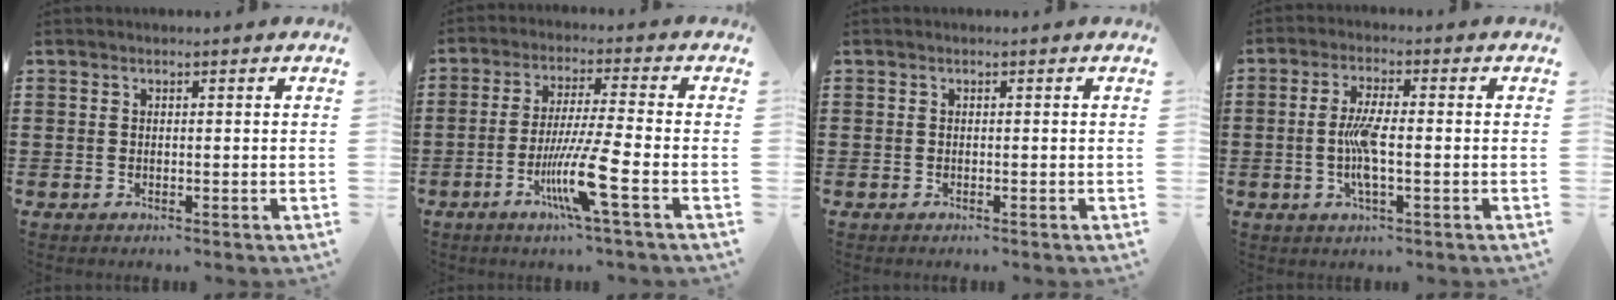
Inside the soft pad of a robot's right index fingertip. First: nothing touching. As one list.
[{"total": 9.5, "force": [-4.1, -0.3, 8.5], "torque": [-0.166, -0.018, -0.080]}, {"total": 0.0}, {"total": 5.6, "force": [-1.0, 0.9, 5.5], "torque": [-0.118, -0.009, -0.026]}]